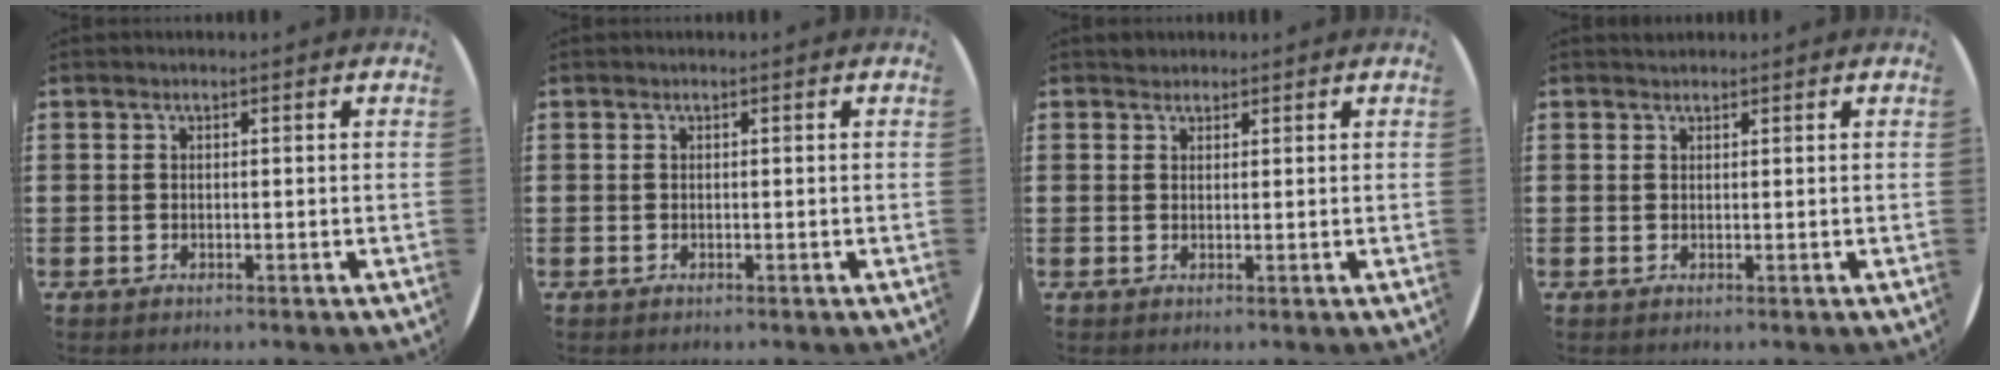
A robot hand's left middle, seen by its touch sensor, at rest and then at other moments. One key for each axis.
{"total": 0.0}
{"total": 1.2, "fx": 1.1, "fy": 0.4, "fz": -0.1, "tx": 0.009, "ty": -0.001, "tz": 0.020}
{"total": 0.7, "fx": 0.7, "fy": 0.2, "fz": 0.0, "tx": 0.000, "ty": 0.002, "tz": 0.013}